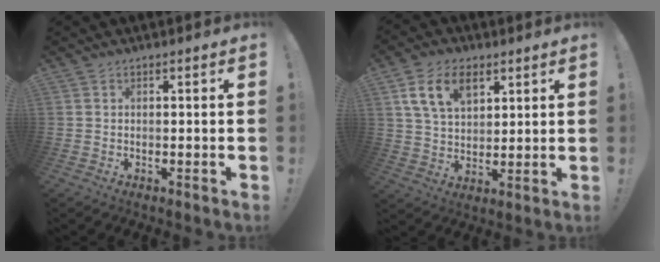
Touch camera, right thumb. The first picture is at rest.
{"total": 12.4, "force": [6.1, 7.5, 7.8], "torque": [-0.131, -0.010, 0.116]}